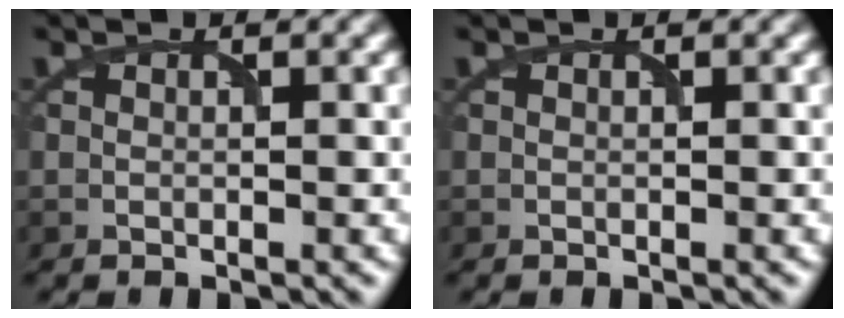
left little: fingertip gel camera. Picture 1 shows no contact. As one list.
[{"total": 0.0}]